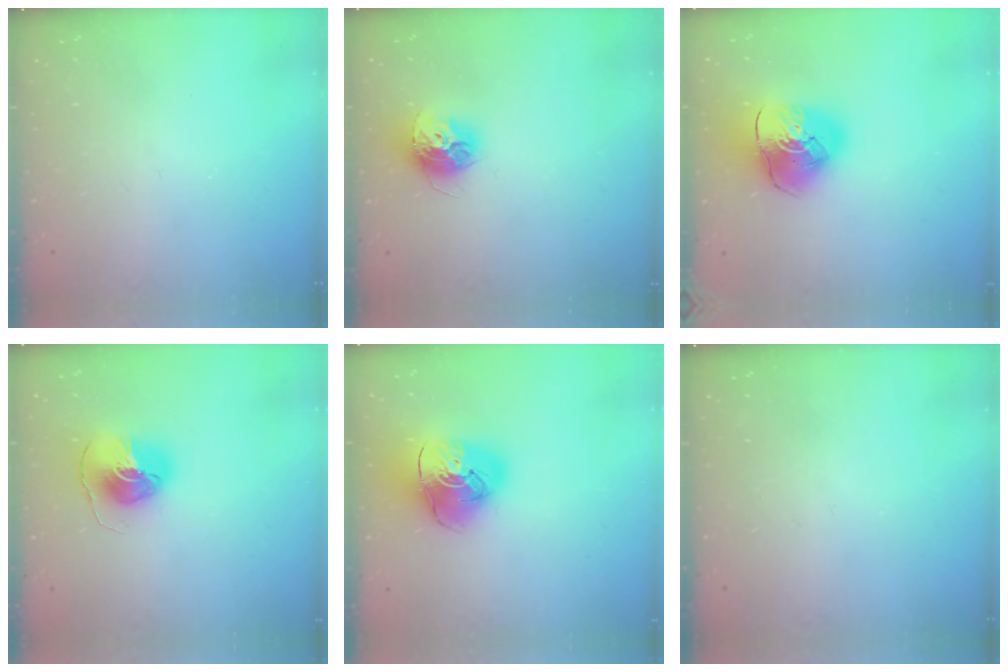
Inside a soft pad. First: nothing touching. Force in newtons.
{"total": 12.2, "press": 12.1, "slide": 1.0}
{"total": 12.9, "press": 12.8, "slide": 1.8}
{"total": 8.7, "press": 8.7, "slide": 0.6}
{"total": 13.9, "press": 13.8, "slide": 1.7}
{"total": 0.0}